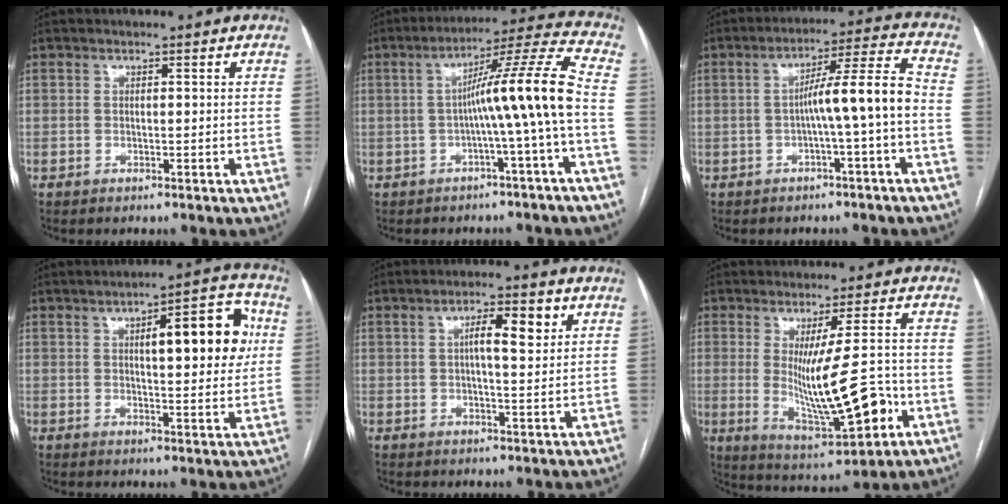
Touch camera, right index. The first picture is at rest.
{"total": 11.3, "force": [-1.7, -2.2, 10.9], "torque": [-0.167, 0.023, -0.027]}
{"total": 8.5, "force": [-1.6, -0.9, 8.3], "torque": [-0.133, 0.025, -0.022]}
{"total": 12.1, "force": [2.9, 3.3, 11.3], "torque": [-0.148, 0.024, 0.036]}
{"total": 6.3, "force": [2.2, 1.4, 5.7], "torque": [-0.095, 0.008, 0.034]}
{"total": 14.0, "force": [-2.3, 2.1, 13.7], "torque": [-0.222, -0.026, -0.023]}